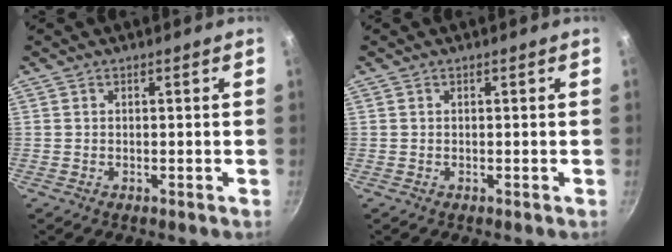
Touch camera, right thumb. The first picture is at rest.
{"total": 0.0}